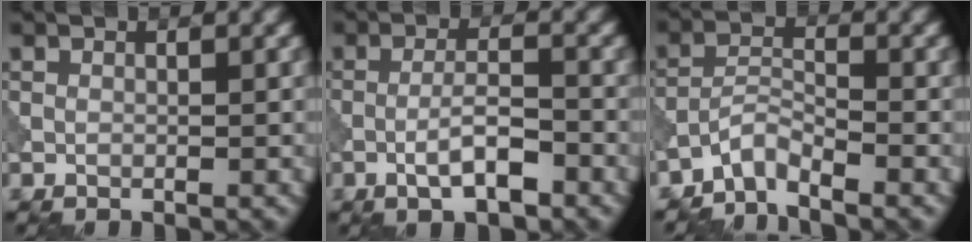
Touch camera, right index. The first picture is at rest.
{"total": 3.7, "force": [-1.7, 0.8, 3.2], "torque": [-0.058, 0.007, -0.034]}
{"total": 2.8, "force": [-2.6, 0.4, 1.0], "torque": [-0.018, 0.006, -0.060]}